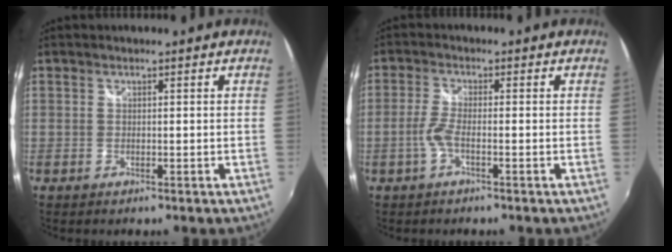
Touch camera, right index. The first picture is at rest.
{"total": 3.1, "force": [-1.3, 0.4, 2.7], "torque": [-0.068, 0.001, -0.029]}